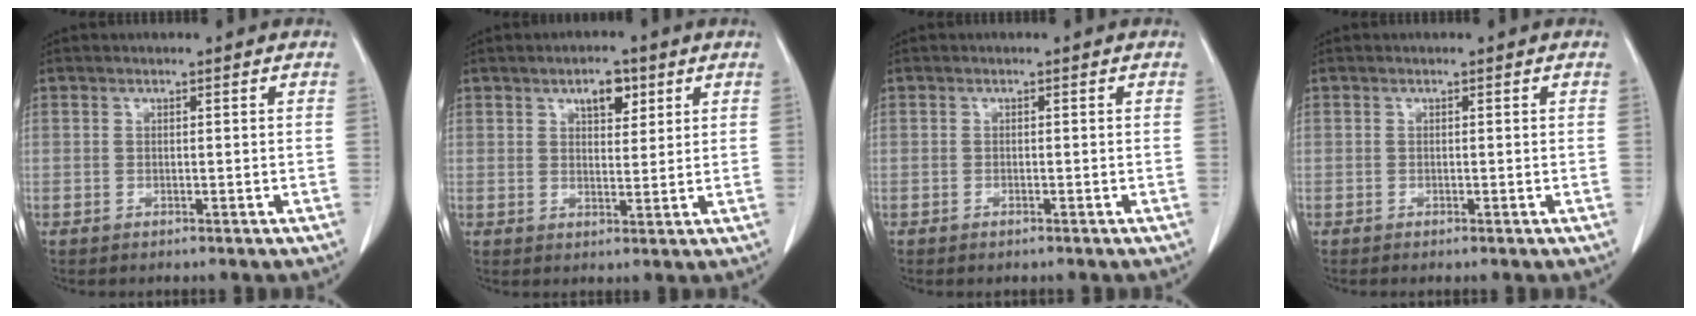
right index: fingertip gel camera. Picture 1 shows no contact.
{"total": 4.2, "force": [2.3, 2.0, 2.9], "torque": [-0.044, 0.001, 0.038]}
{"total": 0.6, "force": [-0.4, 0.1, 0.3], "torque": [-0.009, -0.001, -0.005]}
{"total": 0.0}